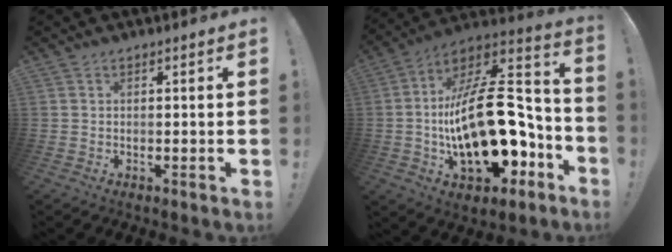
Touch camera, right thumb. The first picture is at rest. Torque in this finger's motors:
{"motor_torque": [2.20, 2.82, 1.57, -1.19, 0.25]}